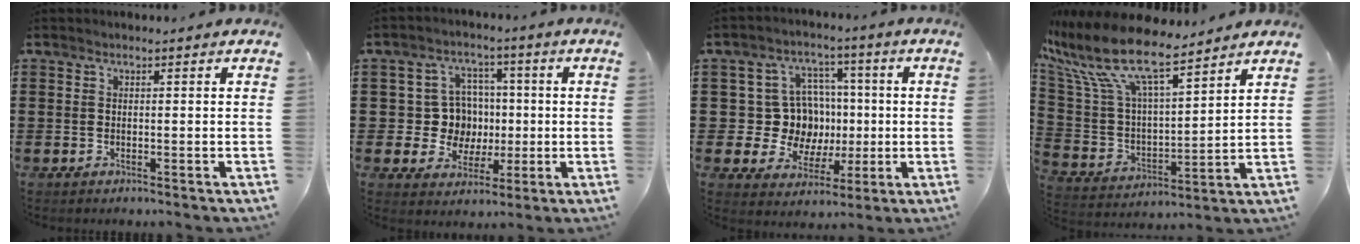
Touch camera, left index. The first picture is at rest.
{"total": 8.3, "force": [0.5, 7.9, 2.5], "torque": [-0.067, 0.013, 0.017]}
{"total": 10.4, "force": [0.9, 9.8, 3.3], "torque": [-0.089, 0.006, 0.030]}
{"total": 12.7, "force": [9.7, 3.2, 7.4], "torque": [-0.192, -0.054, 0.168]}